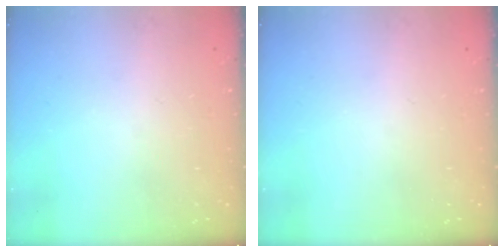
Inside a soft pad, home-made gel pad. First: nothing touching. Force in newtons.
{"total": 0.0}